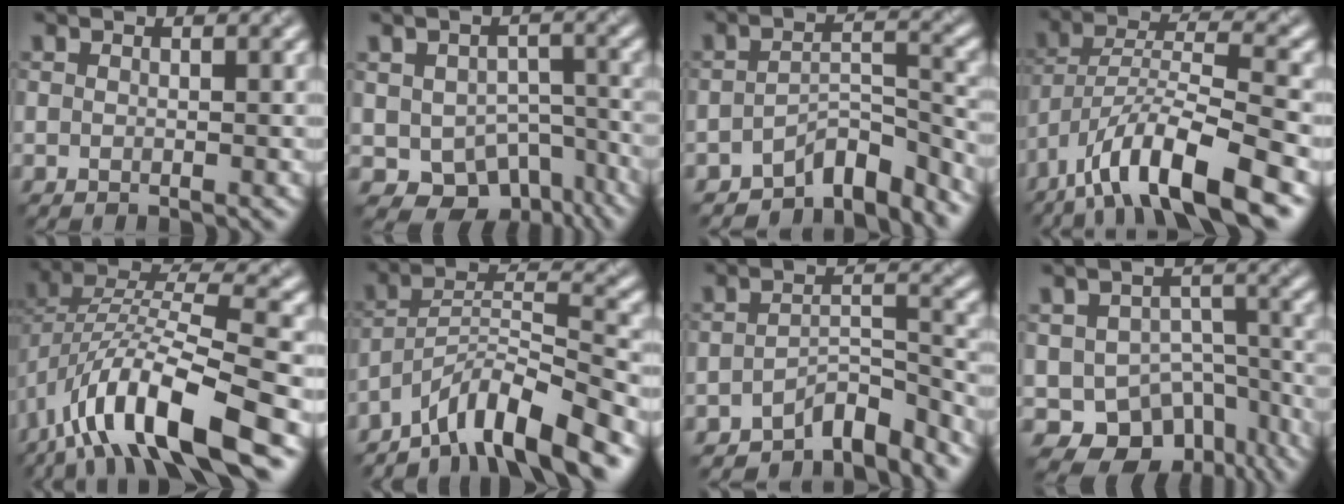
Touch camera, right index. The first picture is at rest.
{"total": 7.4, "force": [-3.7, 4.9, 4.0], "torque": [-0.053, -0.032, -0.039]}
{"total": 5.7, "force": [-4.8, 2.0, 2.3], "torque": [-0.016, 0.000, -0.079]}
{"total": 10.6, "force": [-6.8, 2.7, 7.7], "torque": [-0.125, 0.010, -0.126]}
{"total": 11.7, "force": [-5.7, 3.7, 9.5], "torque": [-0.175, 0.009, -0.109]}
{"total": 8.3, "force": [-6.5, 1.4, 5.0], "torque": [-0.076, 0.010, -0.120]}
{"total": 5.0, "force": [-4.4, 1.5, 1.9], "torque": [-0.015, 0.004, -0.074]}
{"total": 8.1, "force": [-4.3, 5.7, 3.8], "torque": [-0.043, -0.029, -0.051]}